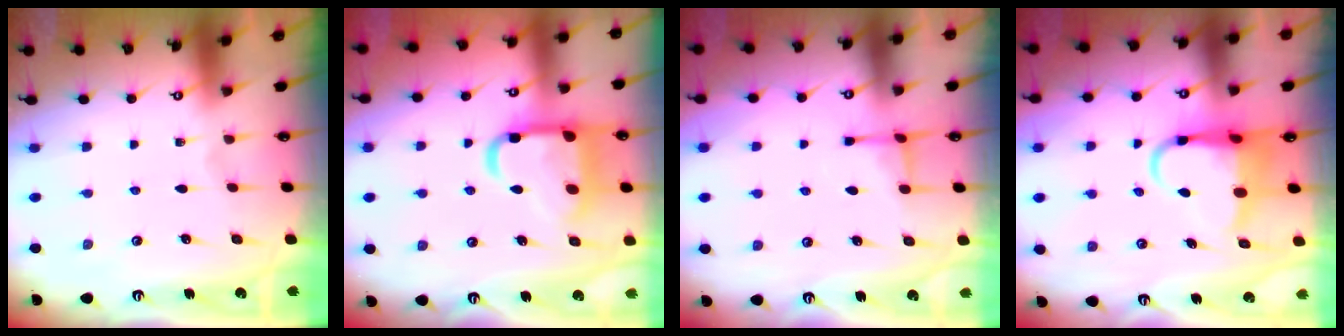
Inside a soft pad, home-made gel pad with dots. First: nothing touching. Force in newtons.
{"total": 17.1, "press": 17.0, "slide": 1.3}
{"total": 3.0, "press": 3.0, "slide": 0.7}
{"total": 7.0, "press": 6.9, "slide": 1.2}